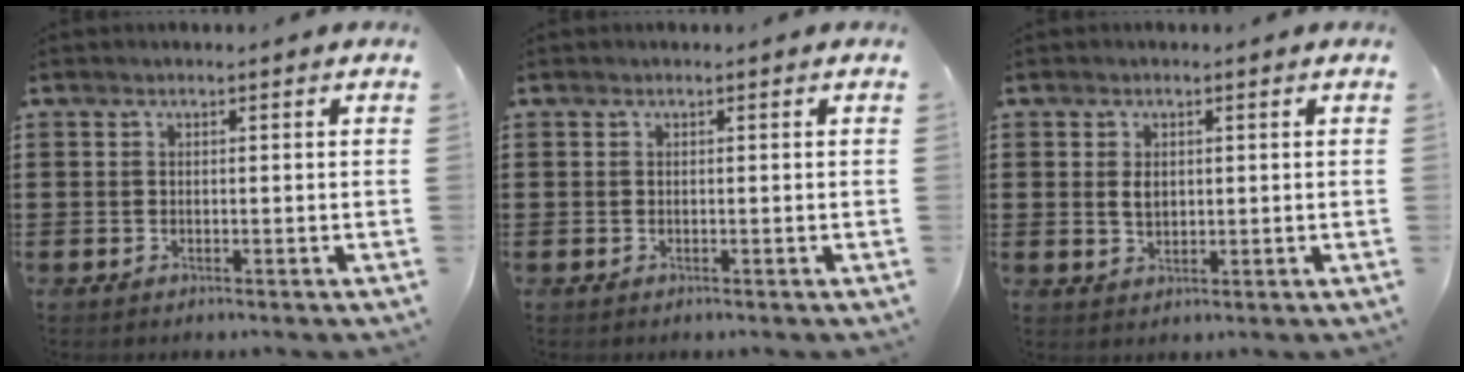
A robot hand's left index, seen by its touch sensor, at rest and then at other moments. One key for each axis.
{"total": 0.0}
{"total": 2.2, "fx": 0.5, "fy": 1.4, "fz": 1.6, "tx": -0.036, "ty": 0.006, "tz": 0.009}